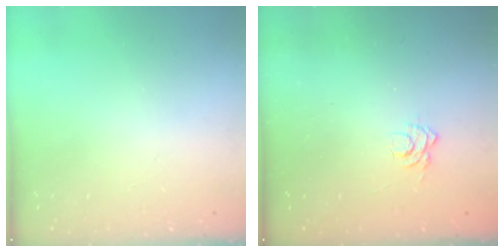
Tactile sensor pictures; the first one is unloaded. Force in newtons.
{"total": 2.8, "press": 2.4, "slide": 1.4}